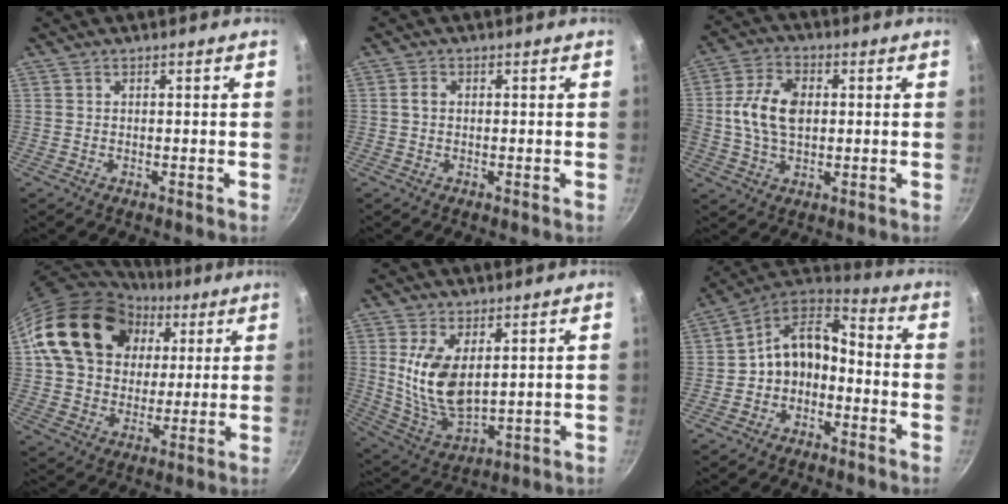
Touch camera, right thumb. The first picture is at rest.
{"total": 1.5, "force": [0.0, 1.2, 1.0], "torque": [-0.018, 0.007, -0.001]}
{"total": 10.8, "force": [0.7, 6.9, 8.2], "torque": [-0.150, 0.014, 0.004]}
{"total": 22.2, "force": [7.4, 17.1, 12.0], "torque": [-0.189, 0.012, 0.131]}
{"total": 12.2, "force": [2.8, 6.3, 10.1], "torque": [-0.190, -0.031, 0.068]}
{"total": 11.8, "force": [-2.5, 8.2, 8.1], "torque": [-0.120, 0.067, -0.059]}